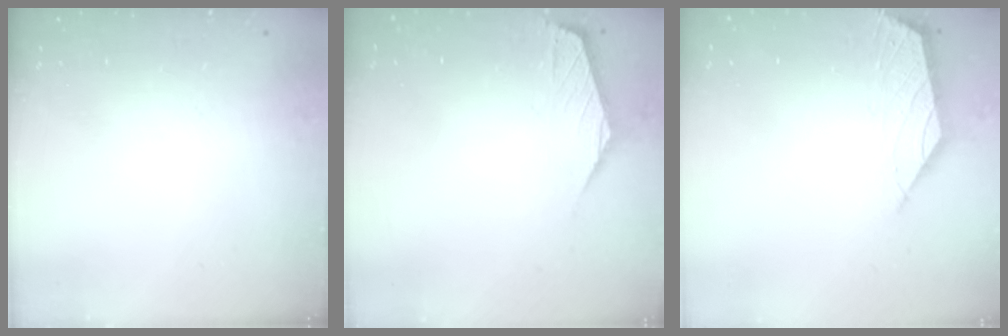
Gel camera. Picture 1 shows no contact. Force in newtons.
{"total": 0.9, "press": 0.9, "slide": 0.2}
{"total": 2.1, "press": 2.0, "slide": 0.3}